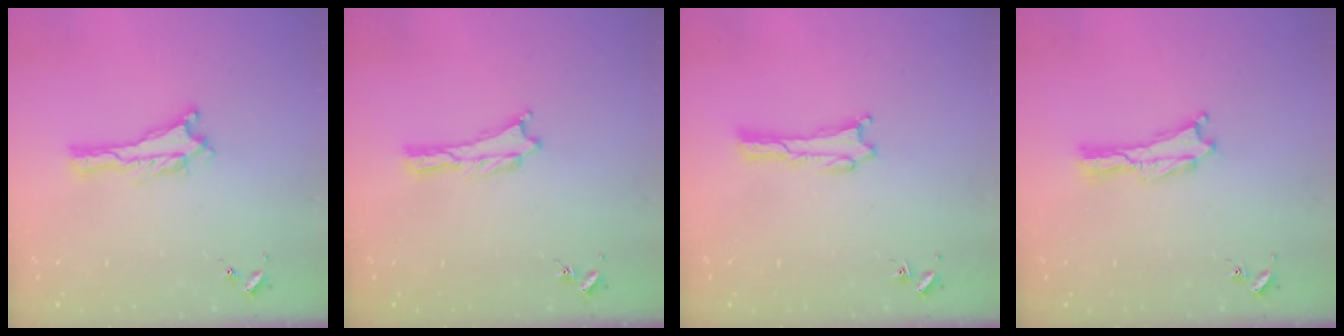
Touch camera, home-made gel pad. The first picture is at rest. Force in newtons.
{"total": 0.0}
{"total": 0.0}
{"total": 0.0}